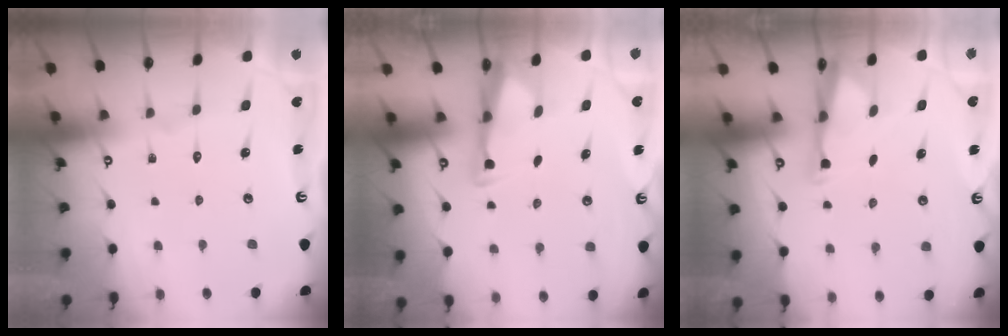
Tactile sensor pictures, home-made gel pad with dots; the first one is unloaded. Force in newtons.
{"total": 2.9, "press": 2.8, "slide": 0.8}
{"total": 3.0, "press": 2.9, "slide": 0.6}